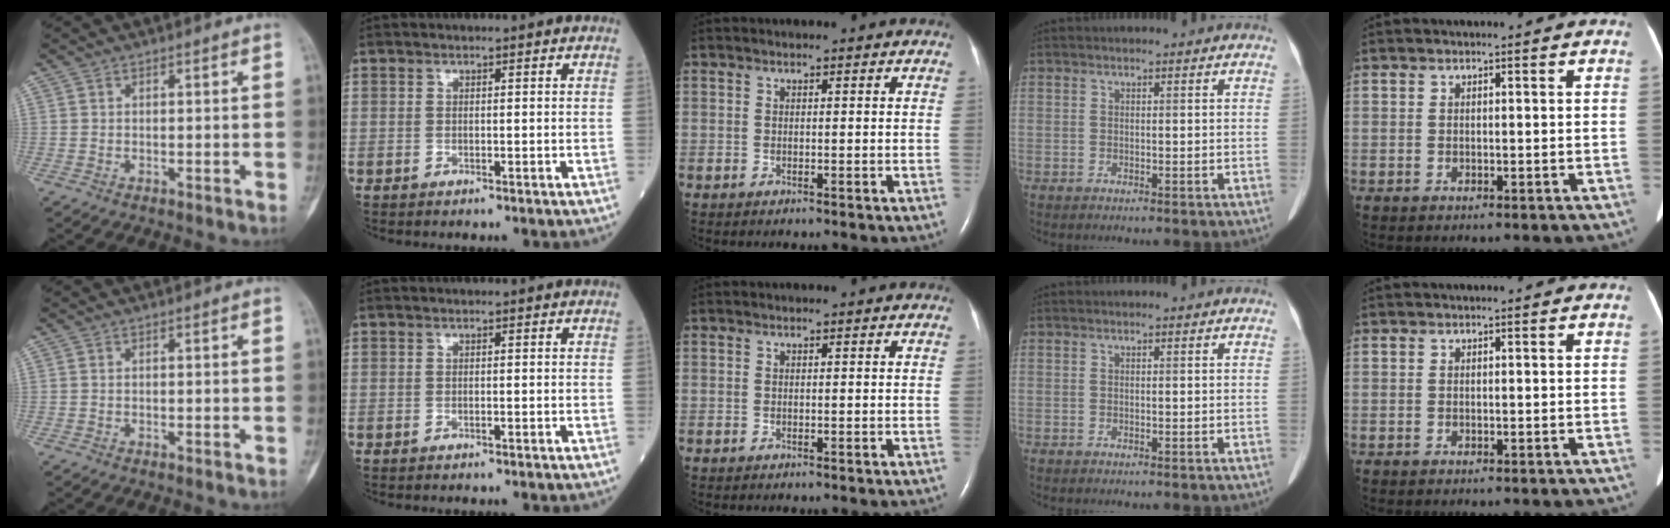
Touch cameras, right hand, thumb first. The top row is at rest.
{}